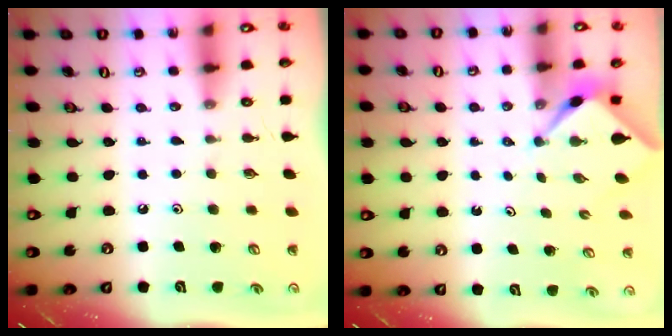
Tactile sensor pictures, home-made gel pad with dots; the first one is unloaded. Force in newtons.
{"total": 2.1, "press": 2.1, "slide": 0.3}